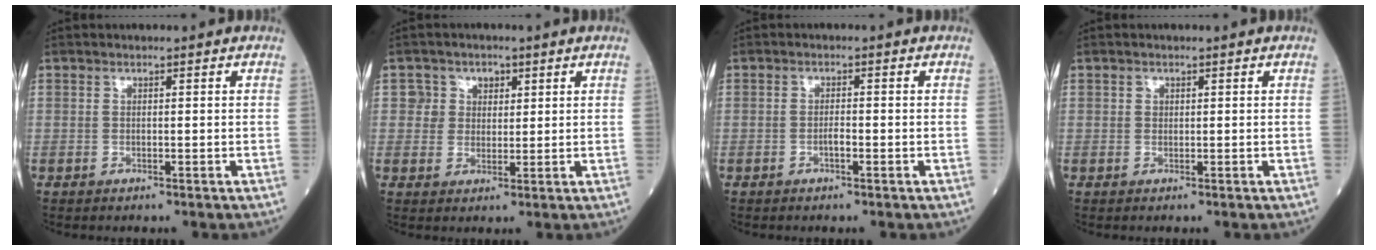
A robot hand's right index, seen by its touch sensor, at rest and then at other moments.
{"total": 3.8, "force": [1.3, 3.6, 0.3], "torque": [0.010, 0.008, 0.017]}
{"total": 1.6, "force": [-0.7, 0.3, 1.4], "torque": [-0.023, 0.002, -0.014]}
{"total": 0.6, "force": [0.2, 0.5, 0.1], "torque": [0.001, 0.001, 0.002]}